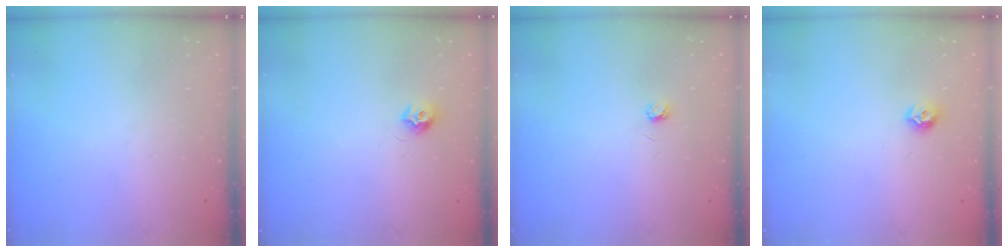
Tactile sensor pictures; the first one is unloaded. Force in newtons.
{"total": 7.2, "press": 7.2, "slide": 0.4}
{"total": 2.9, "press": 2.9, "slide": 0.3}
{"total": 6.8, "press": 6.7, "slide": 1.0}